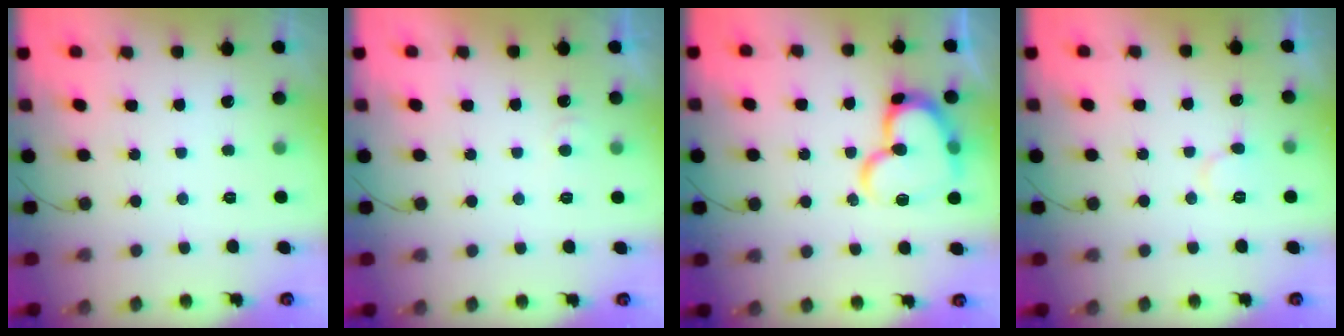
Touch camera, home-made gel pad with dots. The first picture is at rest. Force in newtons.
{"total": 3.7, "press": 3.7, "slide": 0.3}
{"total": 15.9, "press": 15.8, "slide": 1.9}
{"total": 6.4, "press": 6.4, "slide": 0.6}